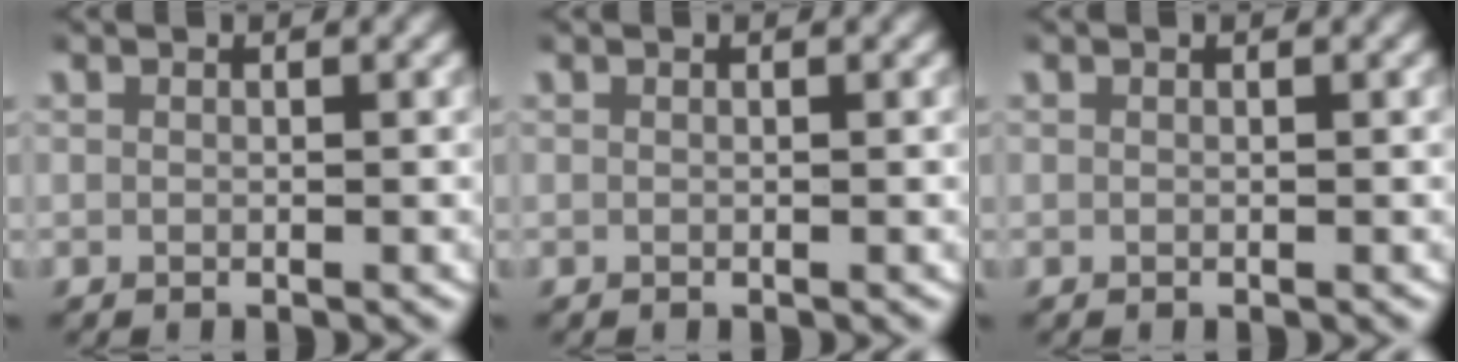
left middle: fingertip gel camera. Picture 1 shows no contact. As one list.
[{"total": 0.0}, {"total": 0.0}]